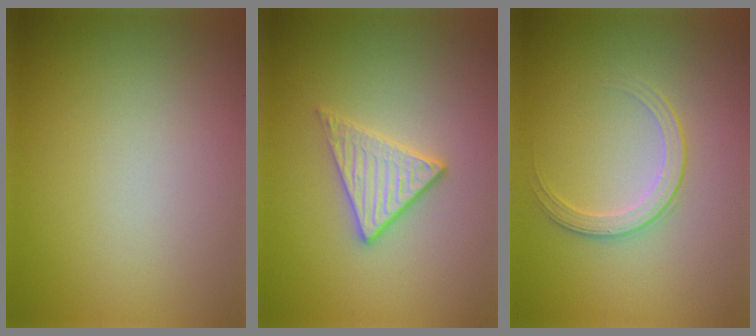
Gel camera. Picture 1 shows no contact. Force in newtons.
{"total": 3.0, "press": 2.7, "slide": 1.2}
{"total": 2.1, "press": 1.5, "slide": 1.5}